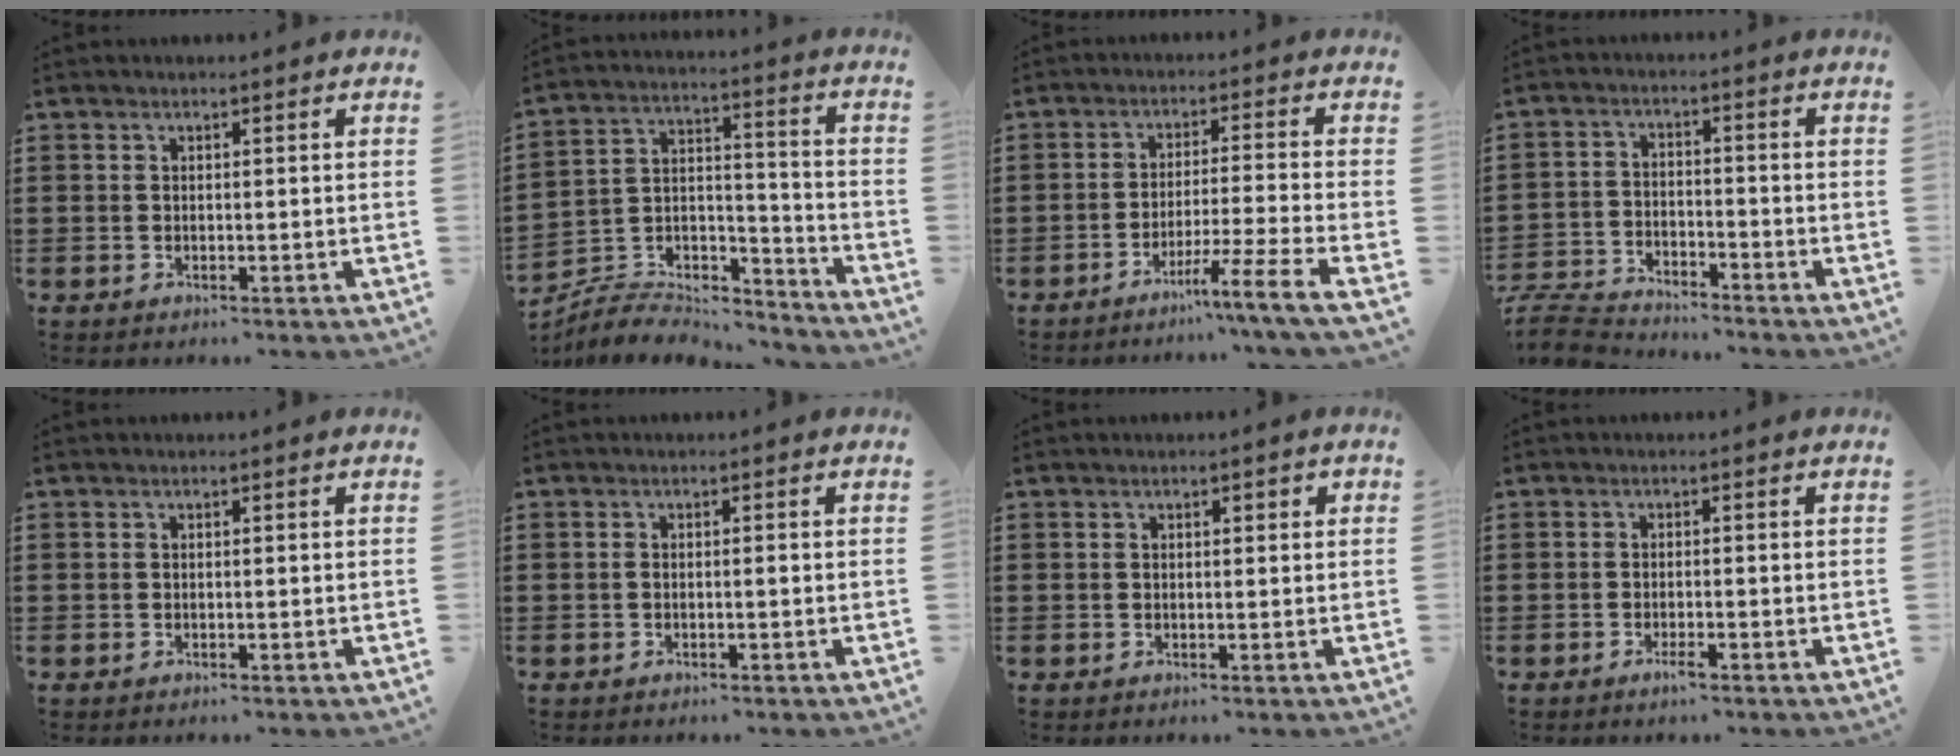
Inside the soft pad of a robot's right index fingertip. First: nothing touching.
{"total": 6.2, "force": [-5.6, 2.2, 1.1], "torque": [-0.026, 0.007, -0.113]}
{"total": 6.0, "force": [-4.5, -1.7, 3.6], "torque": [-0.056, -0.016, -0.085]}
{"total": 5.2, "force": [-5.0, 0.8, 0.7], "torque": [-0.039, 0.000, -0.109]}
{"total": 0.0}
{"total": 0.7, "force": [-0.2, 0.2, 0.7], "torque": [-0.014, -0.004, -0.003]}
{"total": 0.8, "force": [0.2, 0.4, 0.6], "torque": [-0.012, 0.005, 0.004]}
{"total": 1.4, "force": [-1.0, 0.2, 1.1], "torque": [-0.020, -0.004, -0.016]}